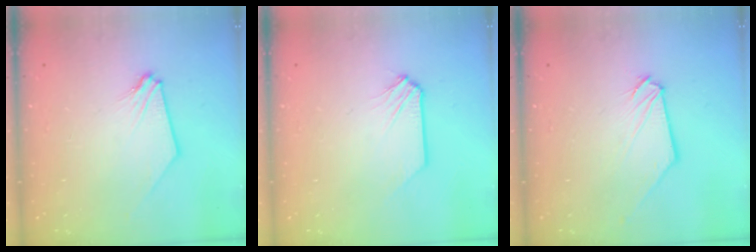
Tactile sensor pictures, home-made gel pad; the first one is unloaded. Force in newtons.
{"total": 0.0}
{"total": 1.3, "press": 1.2, "slide": 0.2}